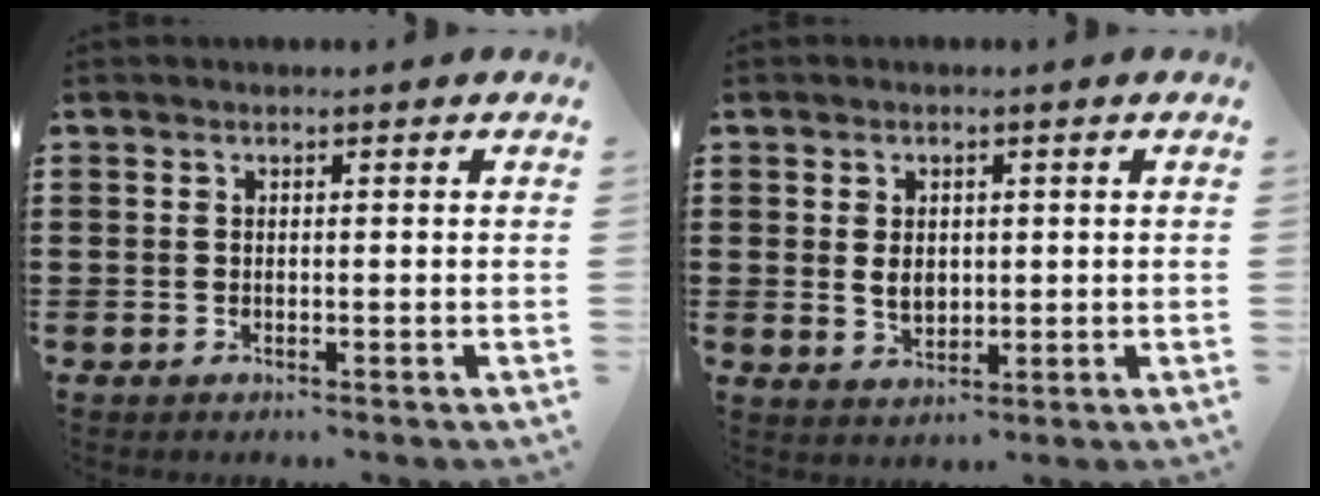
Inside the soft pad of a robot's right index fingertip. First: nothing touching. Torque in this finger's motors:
{"motor_torque": [0.57, -0.35, 0.28, 0.09]}